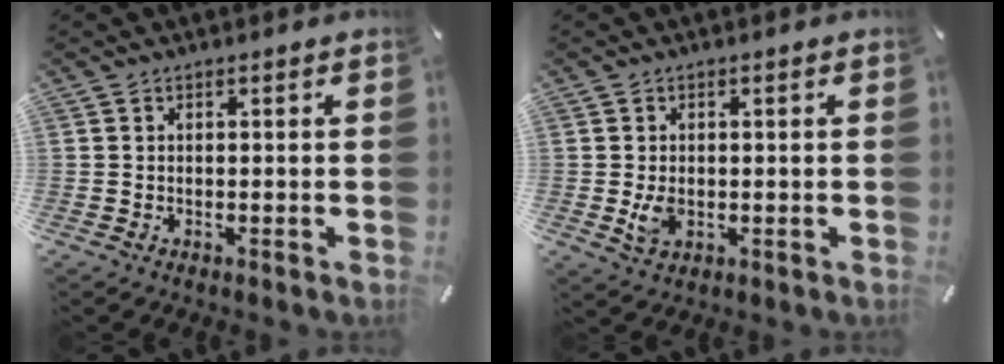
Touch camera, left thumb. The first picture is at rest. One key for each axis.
{"total": 3.6, "fx": -0.3, "fy": 2.6, "fz": 2.5, "tx": -0.049, "ty": -0.004, "tz": -0.008}